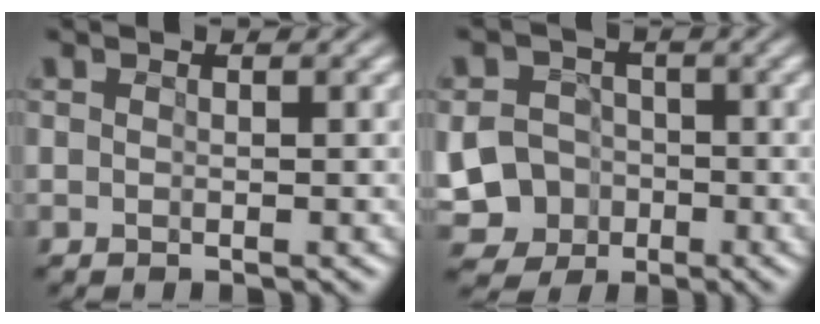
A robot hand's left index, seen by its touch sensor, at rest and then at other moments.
{"total": 11.1, "force": [-3.8, 10.1, 2.8], "torque": [-0.105, -0.018, -0.070]}